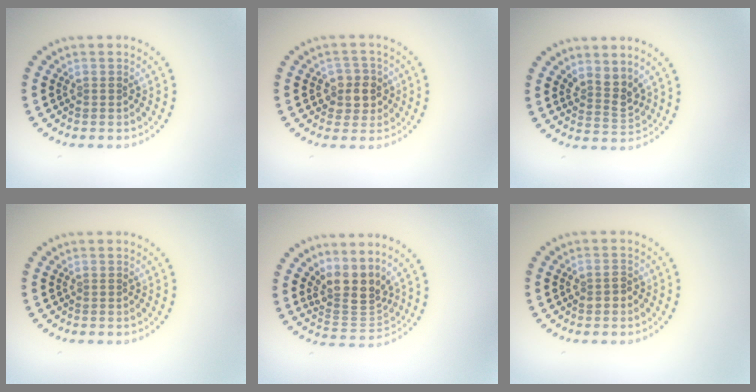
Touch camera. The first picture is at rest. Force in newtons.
{"total": 2.7, "press": 2.5, "slide": 1.0}
{"total": 2.5, "press": 1.8, "slide": 1.7}
{"total": 0.0}
{"total": 3.9, "press": 2.8, "slide": 2.6}
{"total": 1.4, "press": 1.4, "slide": 0.3}